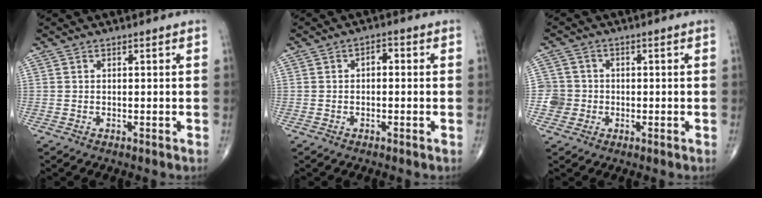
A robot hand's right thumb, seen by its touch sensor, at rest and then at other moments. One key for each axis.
{"total": 2.2, "fx": 0.1, "fy": 1.3, "fz": 1.8, "tx": -0.019, "ty": 0.010, "tz": -0.007}
{"total": 4.0, "fx": -0.9, "fy": 3.9, "fz": 0.1, "tx": 0.024, "ty": 0.012, "tz": -0.023}